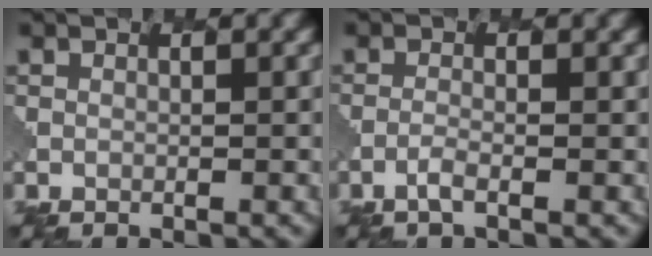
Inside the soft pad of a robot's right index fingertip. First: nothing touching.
{"total": 1.0, "force": [-0.5, 0.2, 0.8], "torque": [-0.014, 0.005, -0.017]}